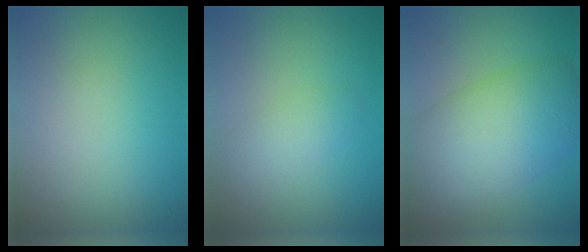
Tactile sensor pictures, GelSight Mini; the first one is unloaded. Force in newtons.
{"total": 2.1, "press": 2.1, "slide": 0.0}
{"total": 9.9, "press": 9.9, "slide": 0.7}